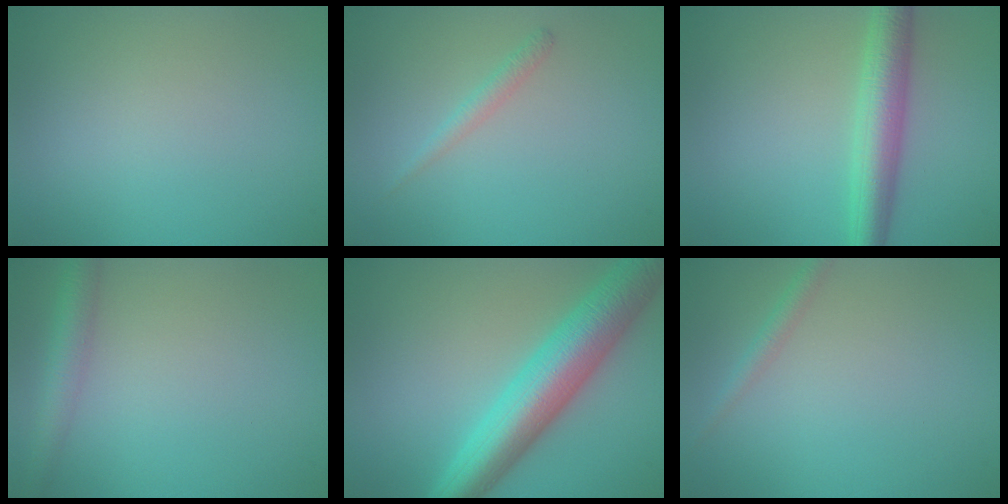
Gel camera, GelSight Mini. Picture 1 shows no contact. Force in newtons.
{"total": 1.2, "press": 1.2, "slide": 0.1}
{"total": 4.6, "press": 4.6, "slide": 0.0}
{"total": 2.9, "press": 2.9, "slide": 0.1}
{"total": 8.5, "press": 8.5, "slide": 0.2}
{"total": 1.3, "press": 1.3, "slide": 0.1}